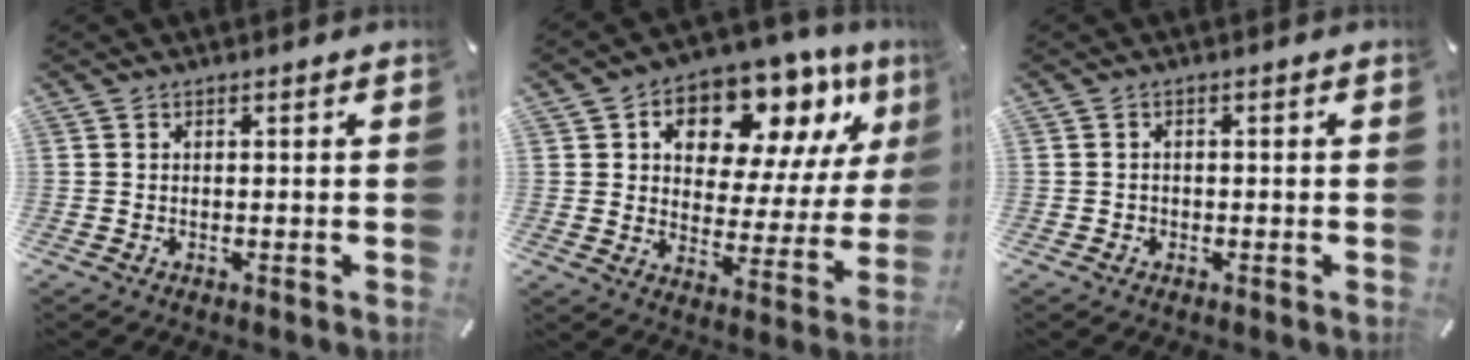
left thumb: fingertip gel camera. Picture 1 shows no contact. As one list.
[{"total": 14.3, "force": [9.1, 8.4, 7.2], "torque": [-0.116, -0.068, 0.155]}, {"total": 1.1, "force": [-0.6, 0.9, 0.2], "torque": [-0.006, 0.005, -0.015]}]